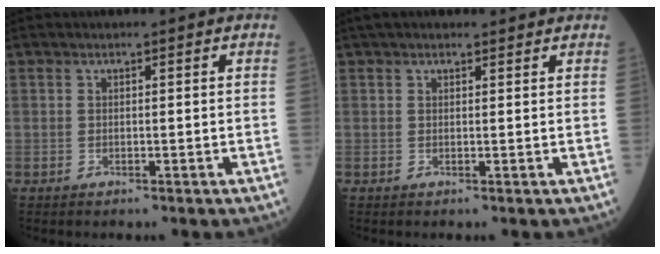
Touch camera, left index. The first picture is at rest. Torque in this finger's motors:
{"motor_torque": [0.44, -0.47, 0.19, 0.03]}